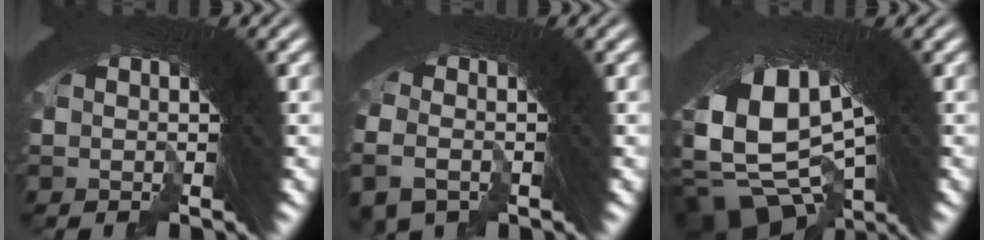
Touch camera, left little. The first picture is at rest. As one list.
[{"total": 2.6, "force": [-0.9, 2.2, 0.9], "torque": [-0.020, -0.001, -0.016]}, {"total": 15.8, "force": [-6.4, 10.3, 10.2], "torque": [-0.229, -0.077, -0.080]}]